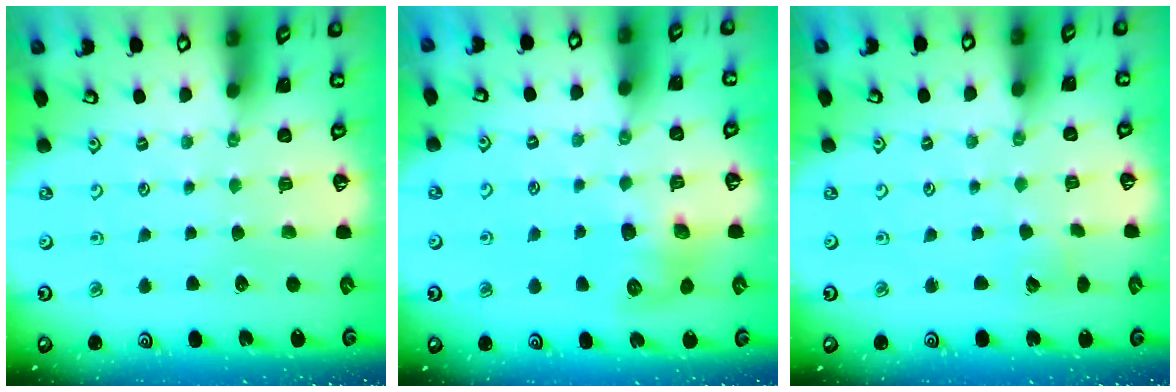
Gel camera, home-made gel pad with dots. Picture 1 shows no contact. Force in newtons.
{"total": 10.5, "press": 10.5, "slide": 0.5}
{"total": 2.4, "press": 2.4, "slide": 0.2}